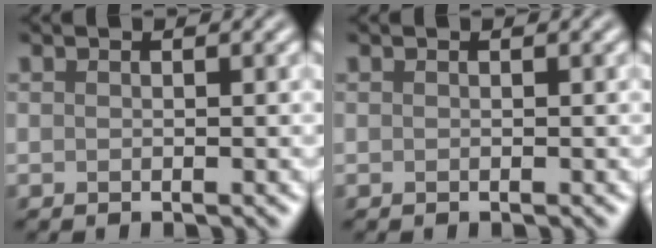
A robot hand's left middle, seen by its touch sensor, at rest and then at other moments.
{"total": 0.0}